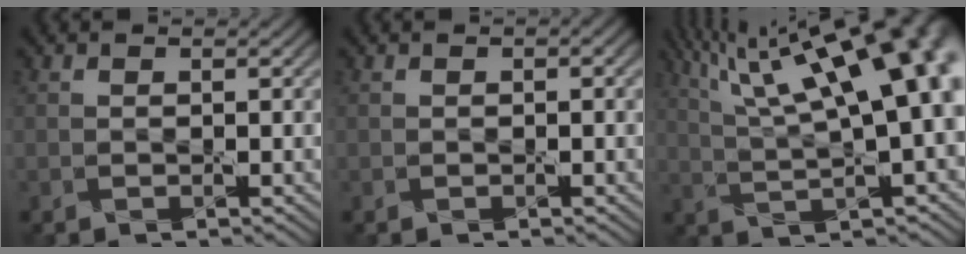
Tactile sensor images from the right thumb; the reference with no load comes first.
{"total": 0.7, "force": [0.1, 0.3, 0.6], "torque": [-0.010, 0.003, 0.003]}
{"total": 19.2, "force": [7.3, 6.2, 16.7], "torque": [-0.243, 0.066, 0.110]}